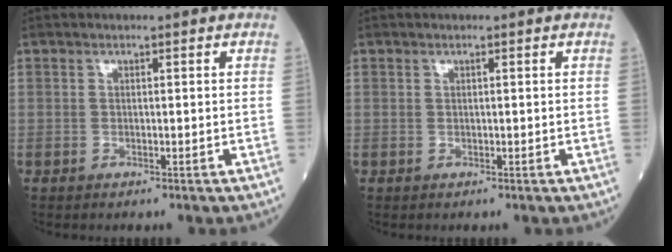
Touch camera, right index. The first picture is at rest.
{"total": 0.0}